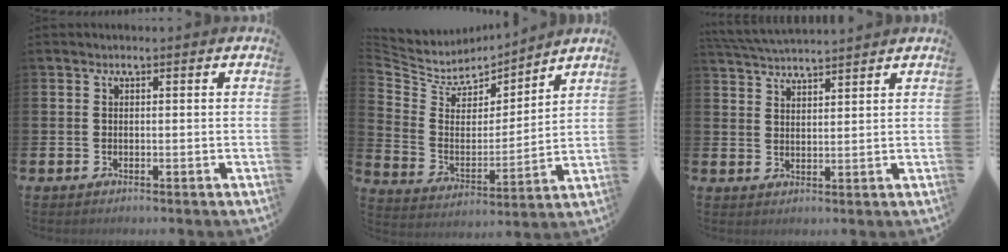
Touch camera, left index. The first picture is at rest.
{"total": 6.3, "force": [5.8, 2.4, 0.2], "torque": [-0.054, -0.050, 0.099]}
{"total": 4.1, "force": [4.1, 0.0, 0.4], "torque": [-0.018, -0.022, 0.073]}